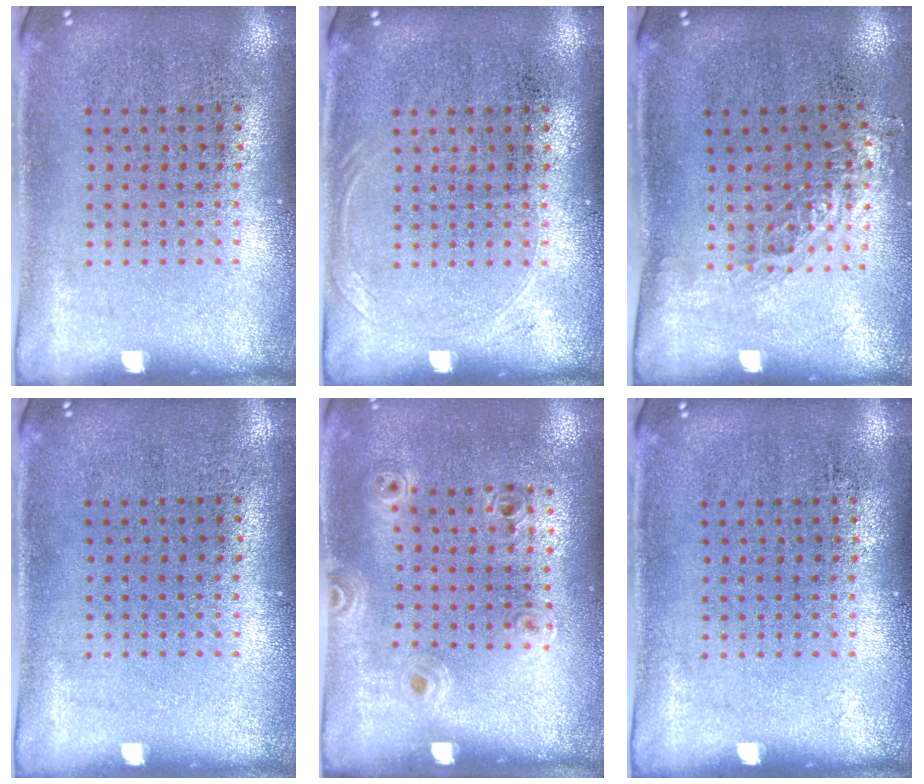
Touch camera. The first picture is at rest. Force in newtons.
{"total": 0.7, "press": 0.7, "slide": 0.3}
{"total": 0.8, "press": 0.8, "slide": 0.2}
{"total": 0.0}
{"total": 1.1, "press": 1.0, "slide": 0.5}
{"total": 0.0}